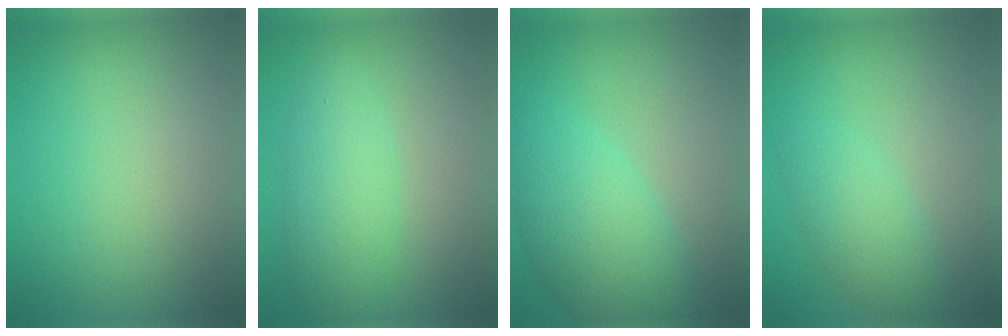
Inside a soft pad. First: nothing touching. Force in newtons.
{"total": 3.7, "press": 3.7, "slide": 0.2}
{"total": 6.0, "press": 6.0, "slide": 0.3}
{"total": 2.8, "press": 2.8, "slide": 0.1}